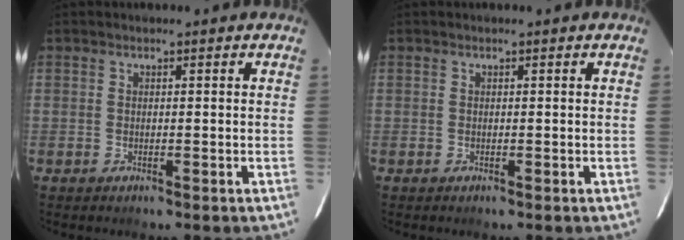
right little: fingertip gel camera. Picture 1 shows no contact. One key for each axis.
{"total": 0.0}